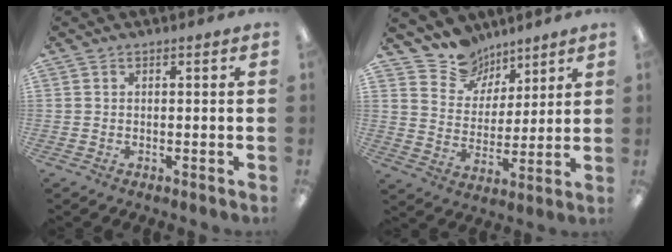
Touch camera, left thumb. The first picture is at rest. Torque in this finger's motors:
{"motor_torque": [-0.01, -0.08, -0.27, -0.45, -0.07]}